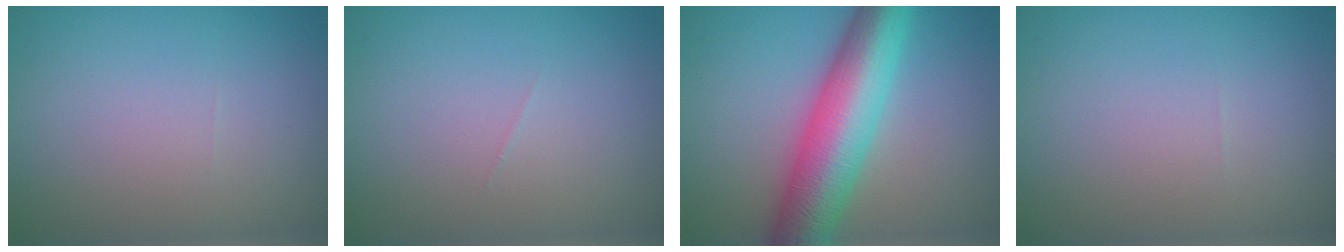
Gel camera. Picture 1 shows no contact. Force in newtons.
{"total": 0.0}
{"total": 10.0, "press": 10.0, "slide": 0.1}
{"total": 0.0}